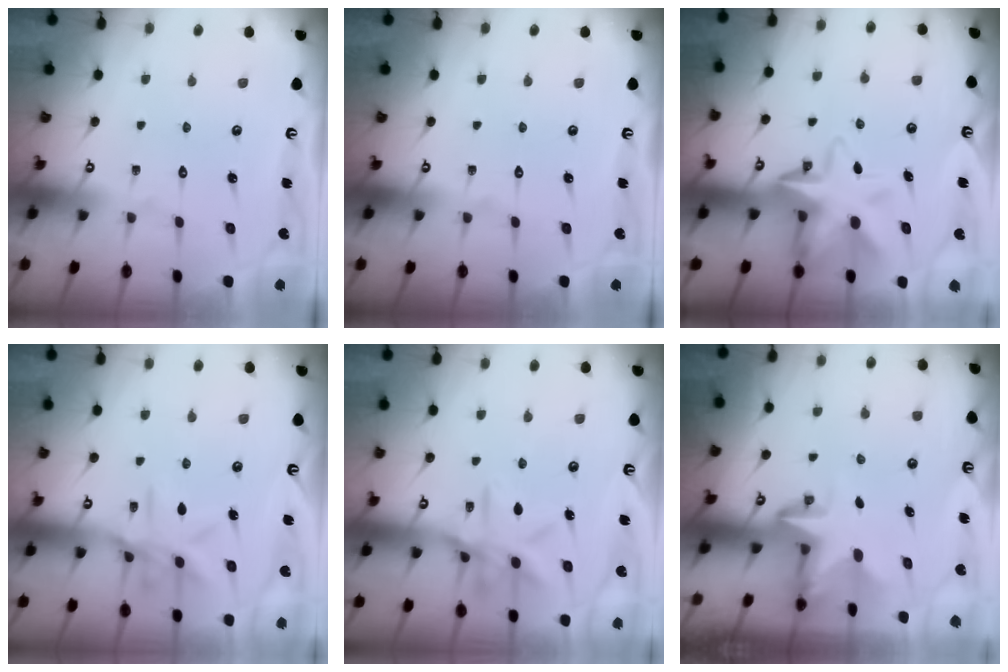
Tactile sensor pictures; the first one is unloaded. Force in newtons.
{"total": 0.0}
{"total": 9.6, "press": 9.5, "slide": 1.5}
{"total": 10.9, "press": 10.9, "slide": 0.8}
{"total": 12.1, "press": 12.0, "slide": 0.9}
{"total": 2.8, "press": 2.8, "slide": 0.1}